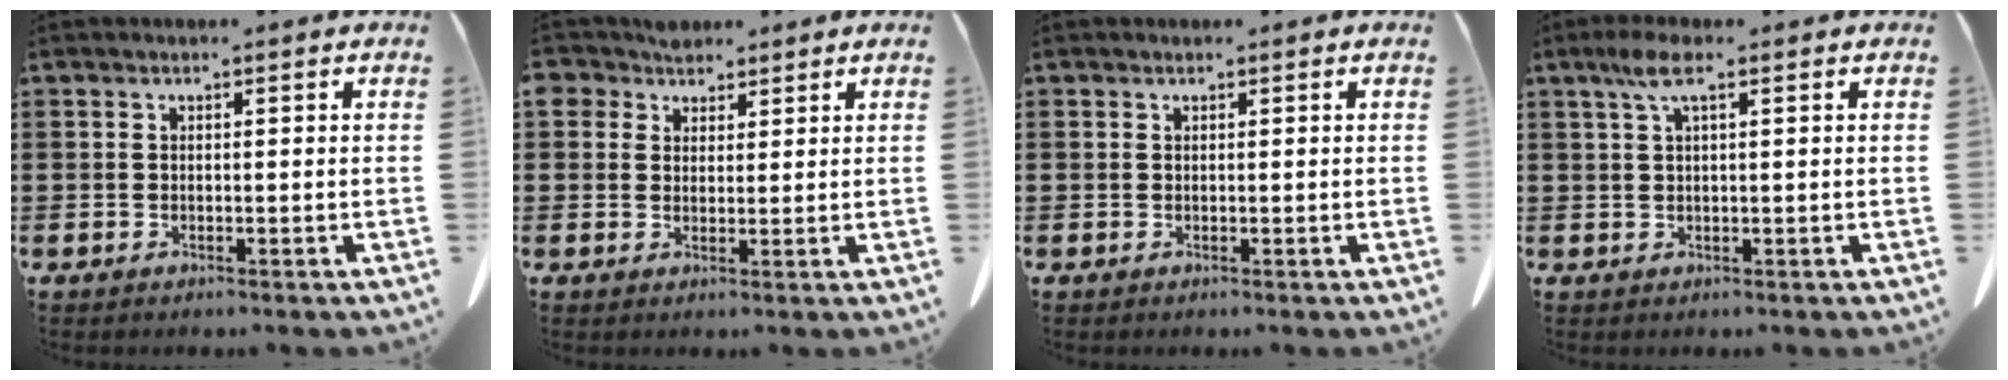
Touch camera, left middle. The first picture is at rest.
{"total": 3.5, "force": [2.4, 2.4, 0.5], "torque": [-0.026, 0.010, 0.045]}
{"total": 0.0}
{"total": 3.9, "force": [1.7, 0.8, 3.4], "torque": [-0.072, 0.006, 0.029]}